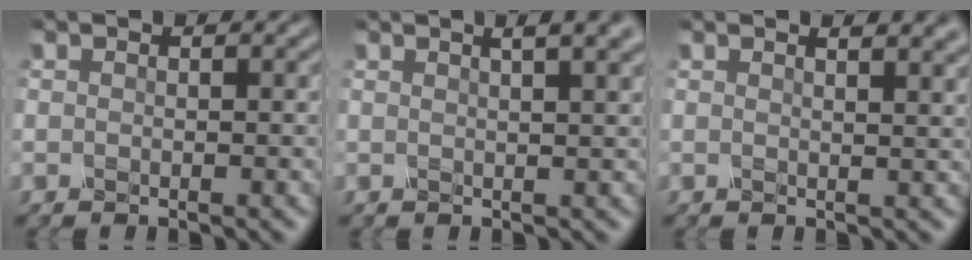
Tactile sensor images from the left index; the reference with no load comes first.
{"total": 5.5, "force": [3.1, 2.2, 4.0], "torque": [-0.019, 0.033, 0.005]}
{"total": 4.1, "force": [2.8, 1.6, 2.5], "torque": [-0.008, 0.023, 0.010]}